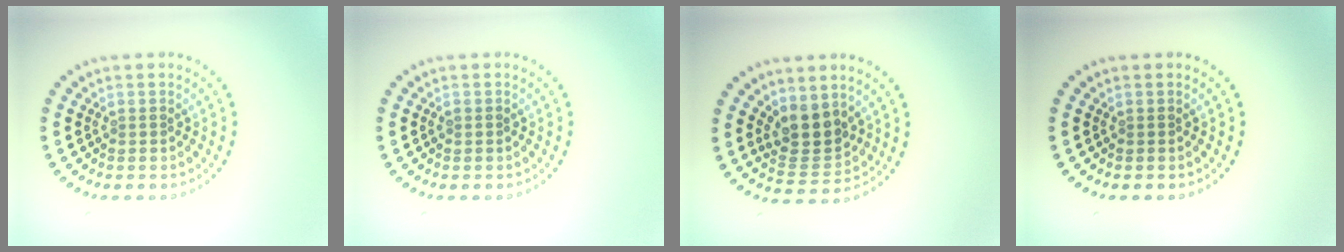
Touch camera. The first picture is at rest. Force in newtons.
{"total": 0.6, "press": 0.6, "slide": 0.1}
{"total": 3.8, "press": 3.3, "slide": 1.8}
{"total": 0.0}